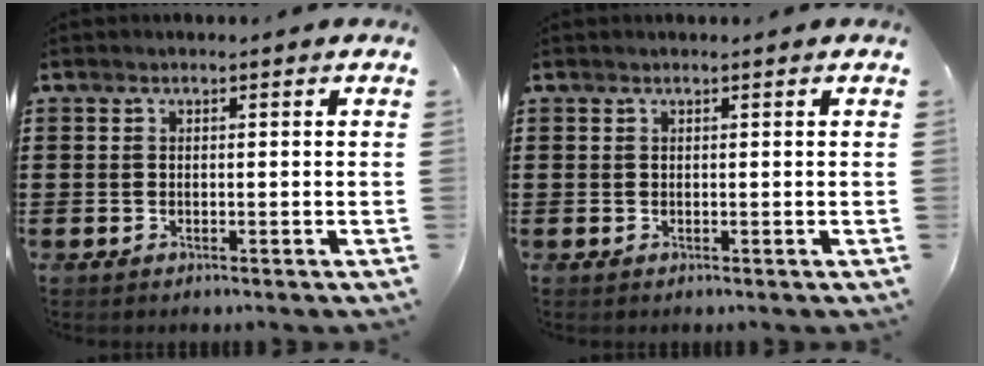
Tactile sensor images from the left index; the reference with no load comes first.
{"total": 0.0}